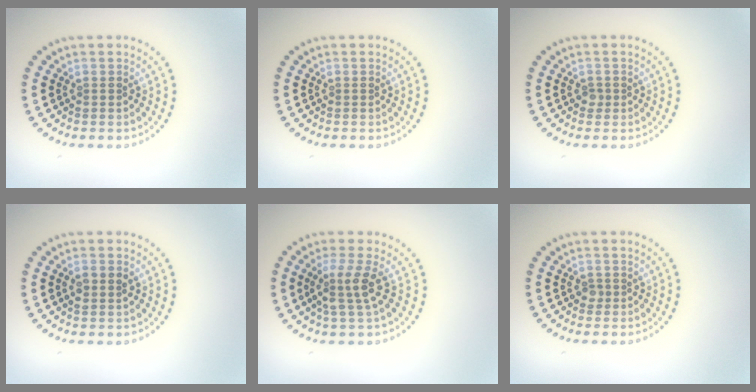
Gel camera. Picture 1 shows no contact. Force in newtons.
{"total": 0.0}
{"total": 0.8, "press": 0.6, "slide": 0.5}
{"total": 1.5, "press": 1.5, "slide": 0.3}
{"total": 2.9, "press": 2.3, "slide": 1.7}
{"total": 0.8, "press": 0.6, "slide": 0.5}